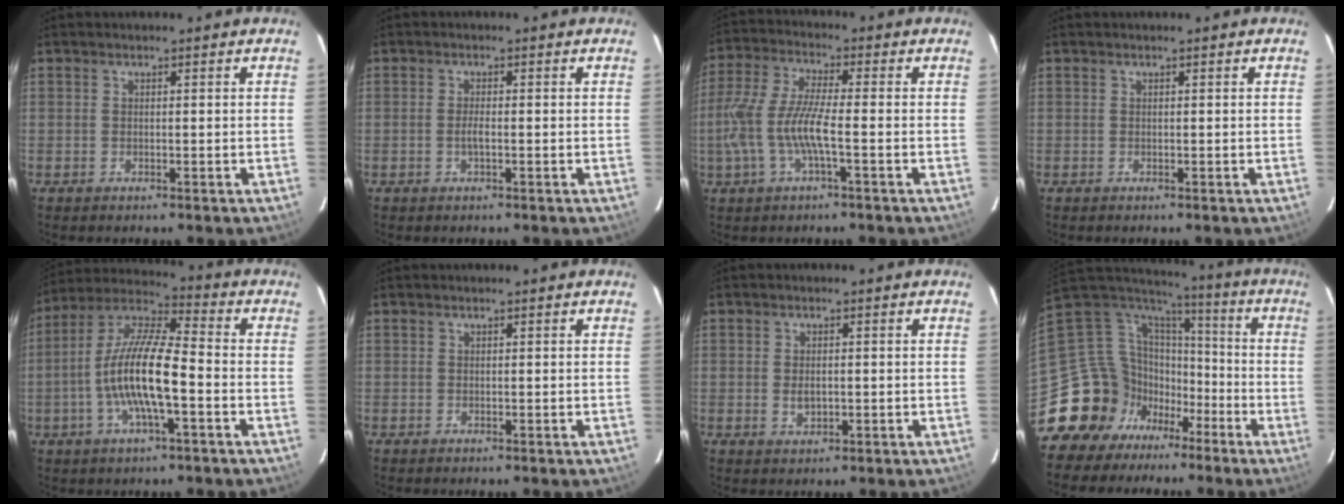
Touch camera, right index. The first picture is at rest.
{"total": 1.5, "force": [-0.5, 0.3, 1.4], "torque": [-0.028, -0.002, -0.010]}
{"total": 10.6, "force": [-2.7, 1.5, 10.2], "torque": [-0.219, -0.005, -0.049]}
{"total": 0.0}
{"total": 13.8, "force": [-3.5, 3.1, 13.0], "torque": [-0.255, 0.000, -0.071]}
{"total": 0.0}
{"total": 2.5, "force": [-0.3, 1.7, 1.8], "torque": [-0.032, -0.003, -0.003]}
{"total": 16.9, "force": [-10.1, 13.2, 3.4], "torque": [-0.094, 0.052, -0.177]}